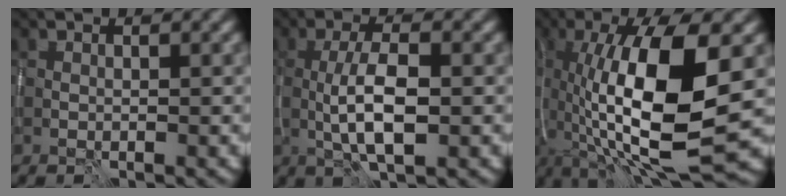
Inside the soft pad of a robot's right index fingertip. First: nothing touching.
{"total": 4.8, "force": [-0.6, 1.5, 4.5], "torque": [-0.091, -0.001, -0.011]}
{"total": 12.9, "force": [-0.9, 3.9, 12.3], "torque": [-0.210, -0.007, -0.014]}